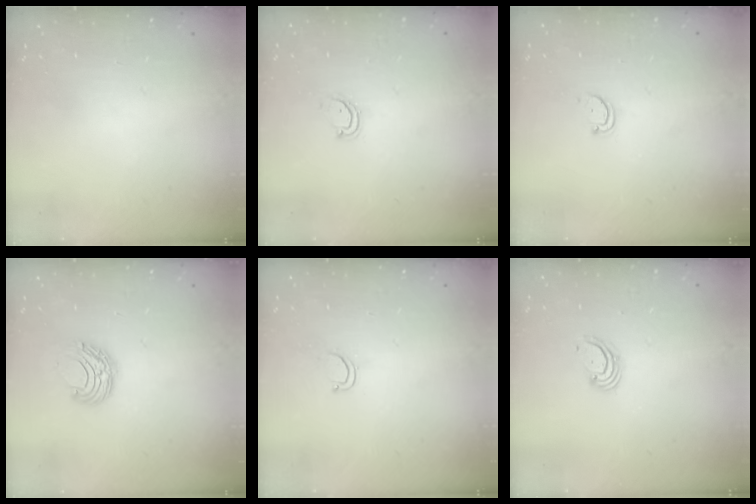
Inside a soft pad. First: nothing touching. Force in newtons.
{"total": 3.6, "press": 3.6, "slide": 0.2}
{"total": 2.3, "press": 2.3, "slide": 0.4}
{"total": 7.6, "press": 7.6, "slide": 0.6}
{"total": 2.8, "press": 2.8, "slide": 0.2}
{"total": 2.6, "press": 2.6, "slide": 0.3}